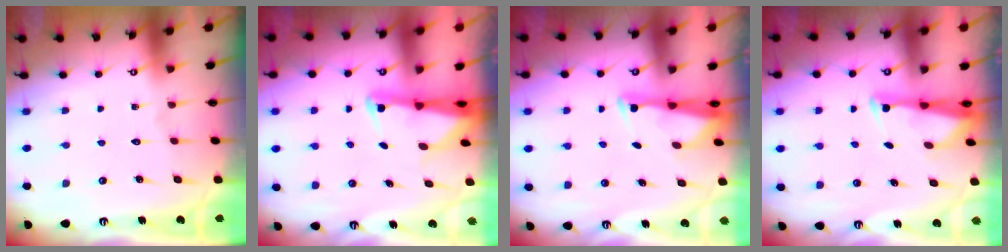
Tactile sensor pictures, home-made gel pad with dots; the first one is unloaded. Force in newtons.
{"total": 2.5, "press": 2.5, "slide": 0.5}
{"total": 2.9, "press": 2.8, "slide": 0.7}
{"total": 2.9, "press": 2.8, "slide": 0.7}